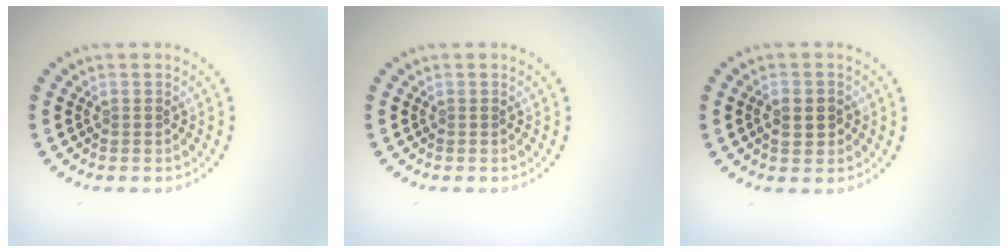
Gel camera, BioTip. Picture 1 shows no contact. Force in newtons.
{"total": 0.0}
{"total": 2.5, "press": 2.4, "slide": 0.2}